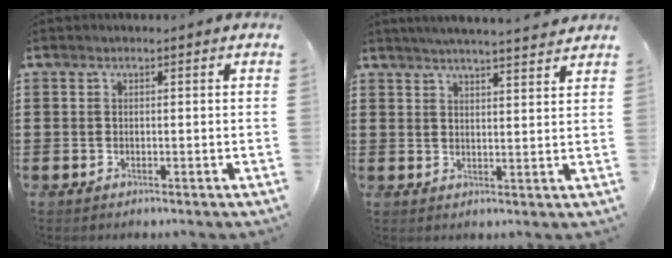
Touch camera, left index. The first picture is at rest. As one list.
[{"total": 3.8, "force": [3.6, -0.5, 0.9], "torque": [-0.029, -0.015, 0.063]}]